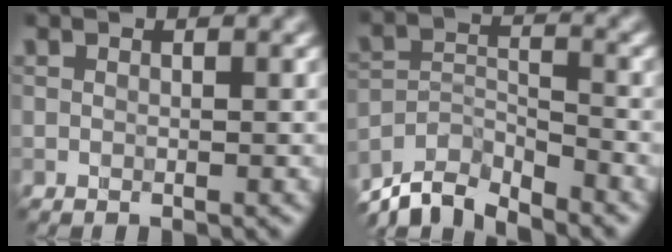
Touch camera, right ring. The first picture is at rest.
{"total": 6.2, "force": [-5.8, 1.4, 1.5], "torque": [-0.028, -0.009, -0.105]}